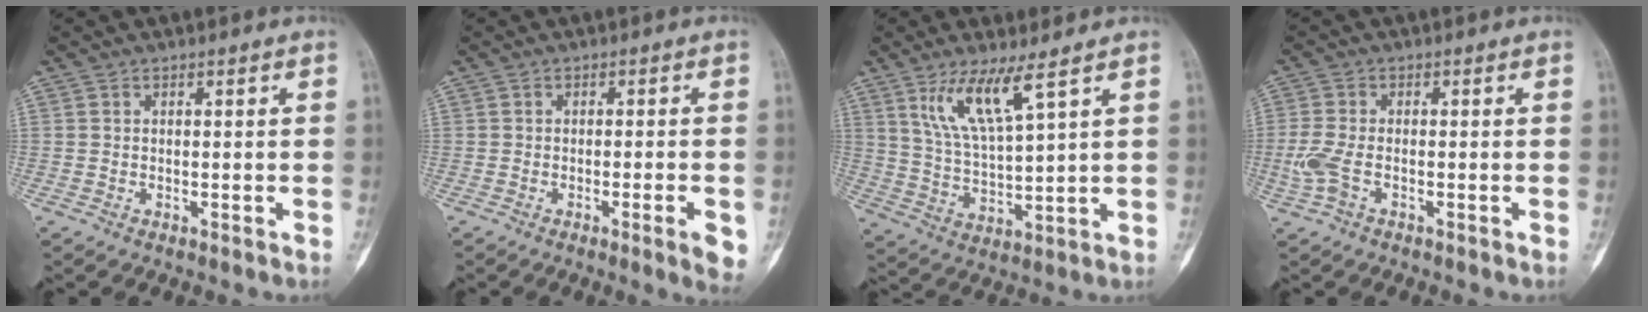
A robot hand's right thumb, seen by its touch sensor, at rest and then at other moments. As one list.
[{"total": 5.1, "force": [-2.0, 0.9, 4.6], "torque": [-0.053, -0.002, -0.027]}, {"total": 9.7, "force": [5.6, 1.6, 7.7], "torque": [-0.147, -0.035, 0.120]}, {"total": 4.9, "force": [-1.4, 2.5, 3.9], "torque": [-0.105, 0.006, -0.031]}]